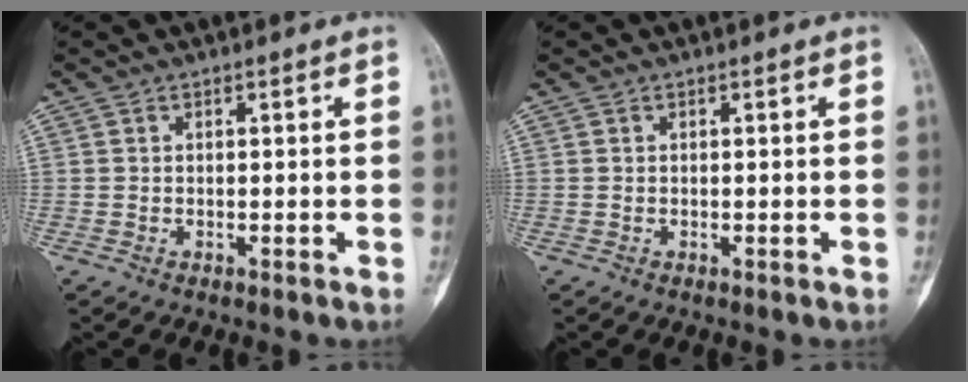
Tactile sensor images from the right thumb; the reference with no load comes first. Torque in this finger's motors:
{"motor_torque": [0.16, 0.02, -0.07, -0.03, 0.00]}